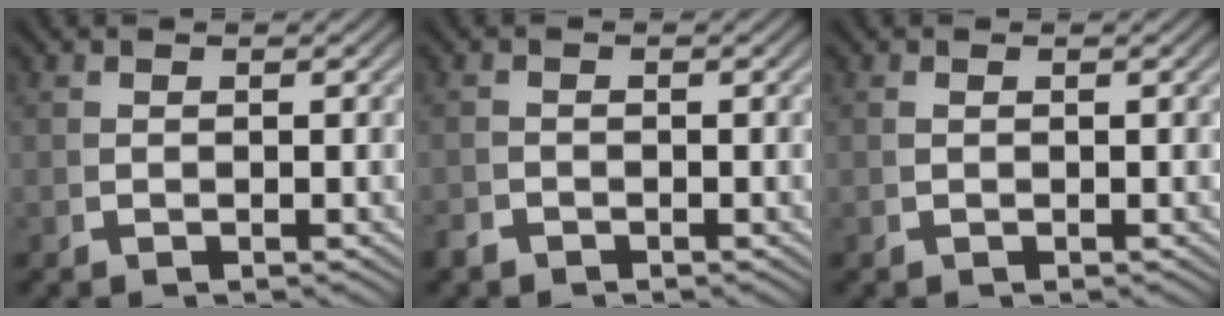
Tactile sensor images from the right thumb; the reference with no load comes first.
{"total": 1.0, "force": [-1.0, 0.2, -0.2], "torque": [0.009, -0.004, -0.019]}
{"total": 0.0}